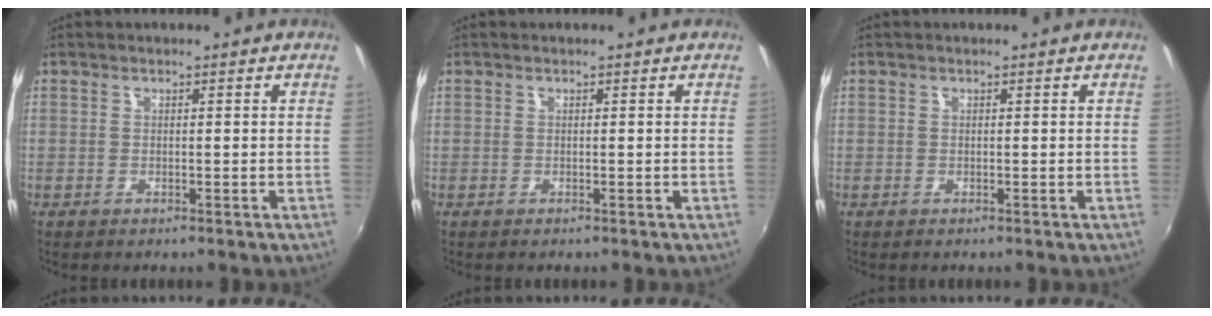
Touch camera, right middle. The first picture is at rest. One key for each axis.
{"total": 0.0}
{"total": 0.0}